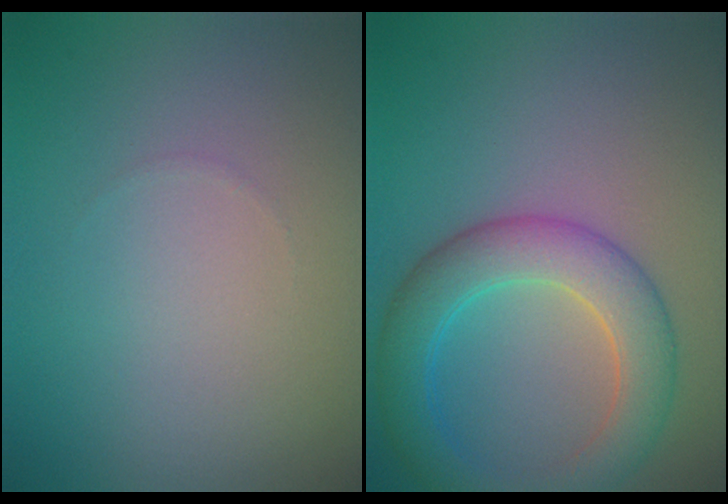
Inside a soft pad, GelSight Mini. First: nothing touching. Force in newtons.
{"total": 5.6, "press": 5.6, "slide": 0.1}